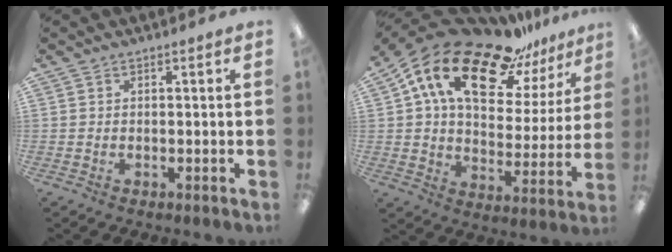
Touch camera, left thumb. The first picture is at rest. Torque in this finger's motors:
{"motor_torque": [0.71, 0.69, 1.62, -1.16, 0.33]}